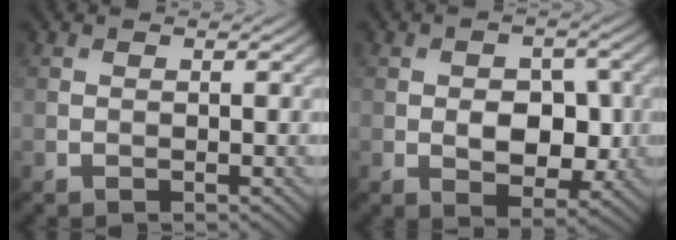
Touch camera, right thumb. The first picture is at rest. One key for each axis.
{"total": 6.0, "fx": -0.6, "fy": 3.8, "fz": 4.6, "tx": -0.073, "ty": -0.010, "tz": -0.012}